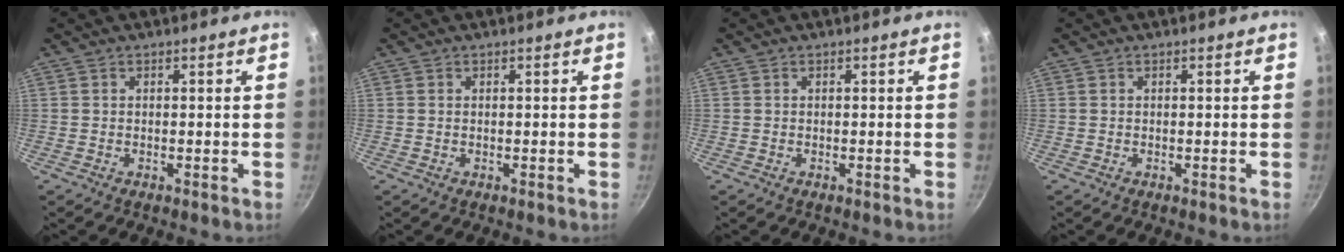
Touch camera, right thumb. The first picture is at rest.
{"total": 0.0}
{"total": 0.0}
{"total": 0.0}